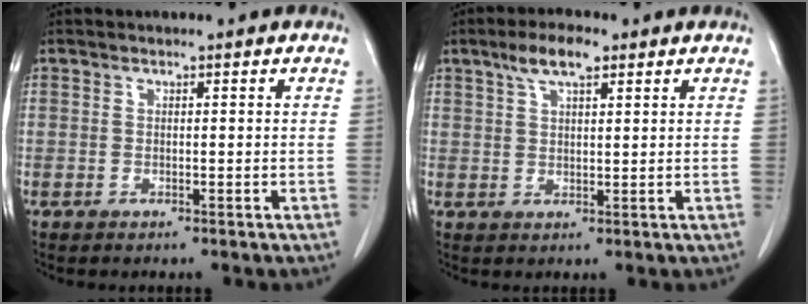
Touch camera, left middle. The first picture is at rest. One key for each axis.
{"total": 5.1, "fx": 3.2, "fy": 1.4, "fz": 3.7, "tx": -0.076, "ty": 0.012, "tz": 0.057}